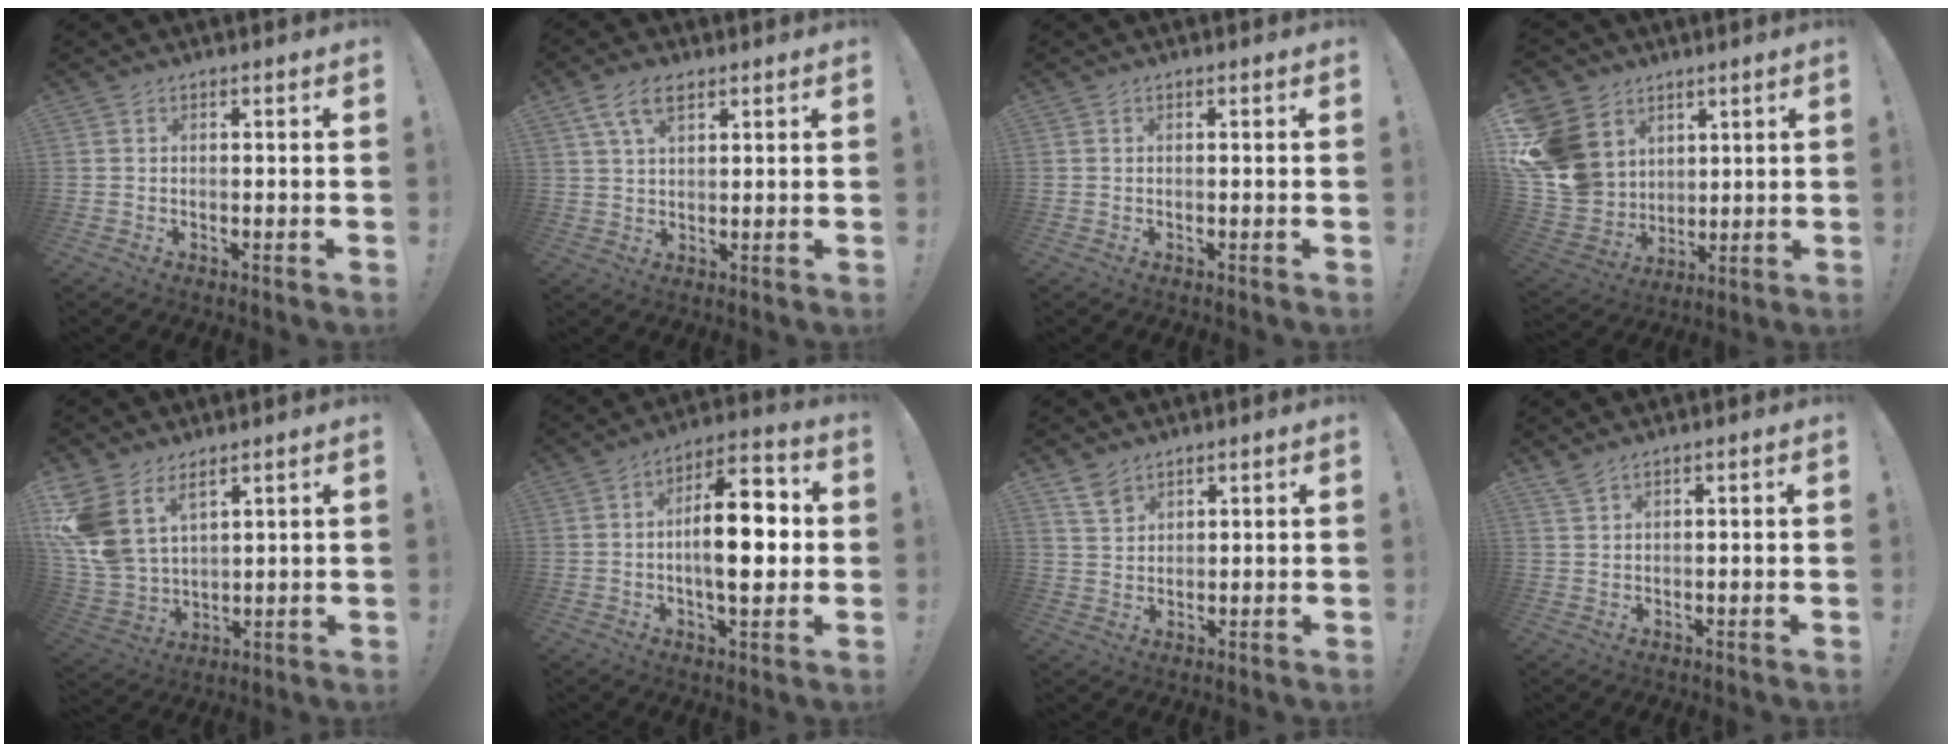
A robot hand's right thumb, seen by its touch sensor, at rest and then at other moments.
{"total": 7.5, "force": [4.0, 3.9, 5.0], "torque": [-0.089, 0.000, 0.077]}
{"total": 0.0}
{"total": 16.1, "force": [5.4, 13.8, 6.2], "torque": [-0.132, -0.028, 0.123]}
{"total": 12.3, "force": [6.9, 7.7, 6.7], "torque": [-0.153, -0.047, 0.136]}
{"total": 15.7, "force": [-0.3, 6.7, 14.1], "torque": [-0.215, 0.008, -0.013]}
{"total": 5.2, "force": [4.0, 2.8, 1.7], "torque": [-0.025, -0.023, 0.076]}
{"total": 2.2, "force": [1.8, 0.5, 1.1], "torque": [-0.024, -0.006, 0.034]}